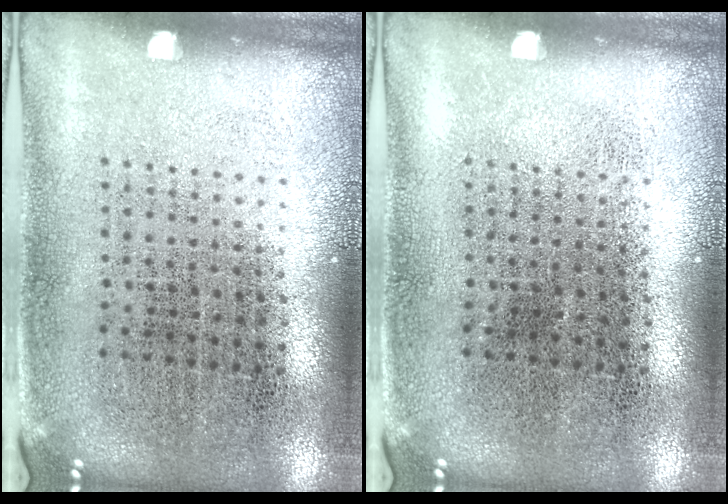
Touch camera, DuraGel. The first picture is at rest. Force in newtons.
{"total": 0.0}